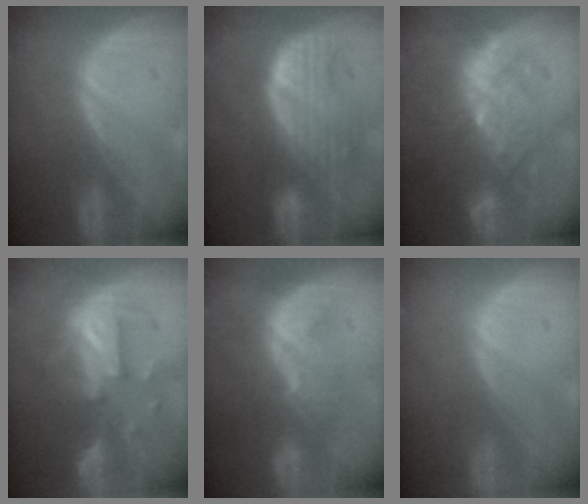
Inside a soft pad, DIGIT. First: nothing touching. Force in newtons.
{"total": 9.9, "press": 8.7, "slide": 4.8}
{"total": 10.0, "press": 9.3, "slide": 3.6}
{"total": 9.1, "press": 8.8, "slide": 2.1}
{"total": 8.9, "press": 7.6, "slide": 4.5}
{"total": 0.0}